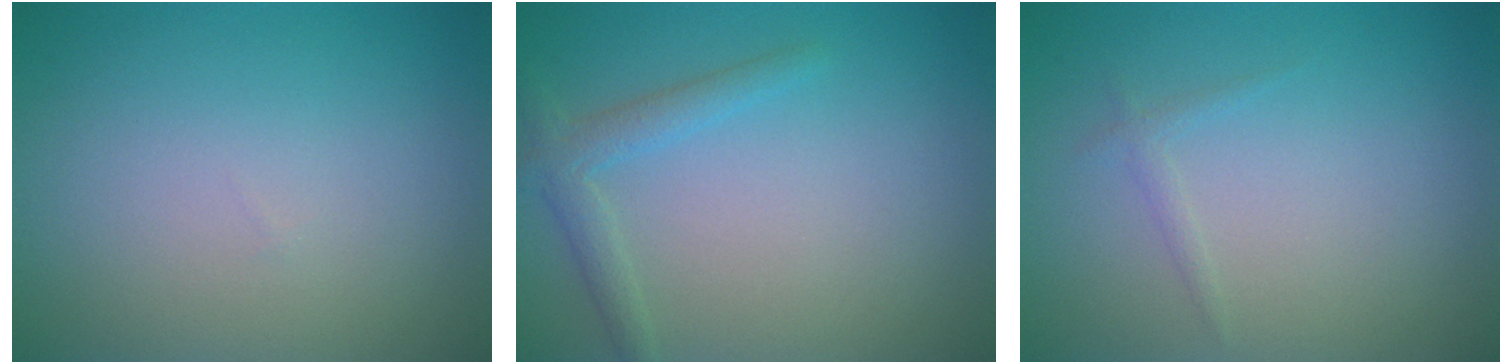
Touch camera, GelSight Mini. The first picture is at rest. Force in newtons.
{"total": 2.1, "press": 2.1, "slide": 0.1}
{"total": 0.8, "press": 0.8, "slide": 0.1}